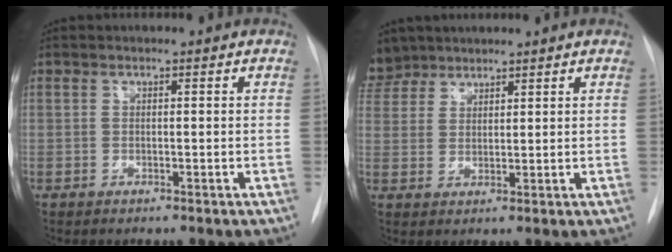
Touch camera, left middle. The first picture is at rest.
{"total": 5.7, "force": [5.0, 2.6, 0.2], "torque": [0.004, 0.006, 0.100]}